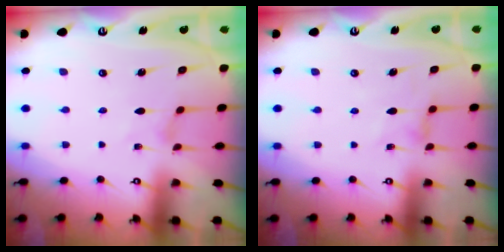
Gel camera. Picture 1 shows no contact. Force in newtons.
{"total": 1.7, "press": 1.6, "slide": 0.4}